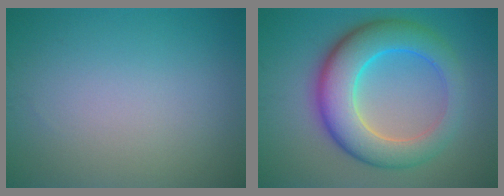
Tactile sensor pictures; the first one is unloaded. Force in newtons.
{"total": 8.9, "press": 8.9, "slide": 0.1}